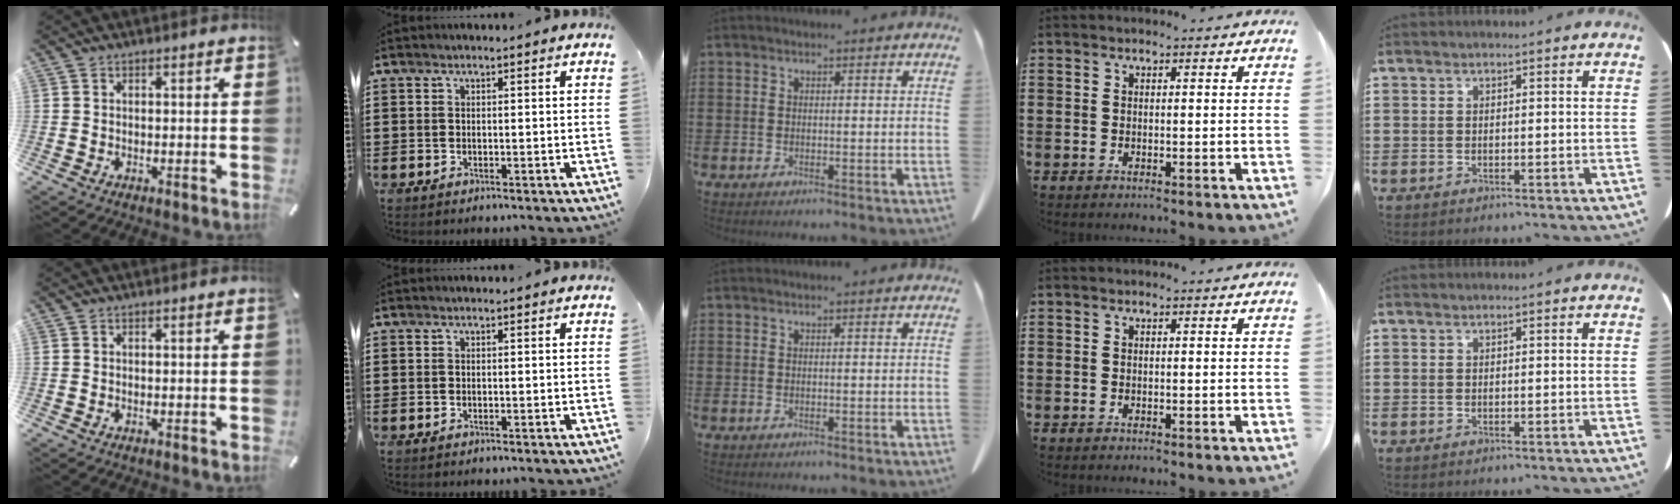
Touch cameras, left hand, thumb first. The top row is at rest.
{}